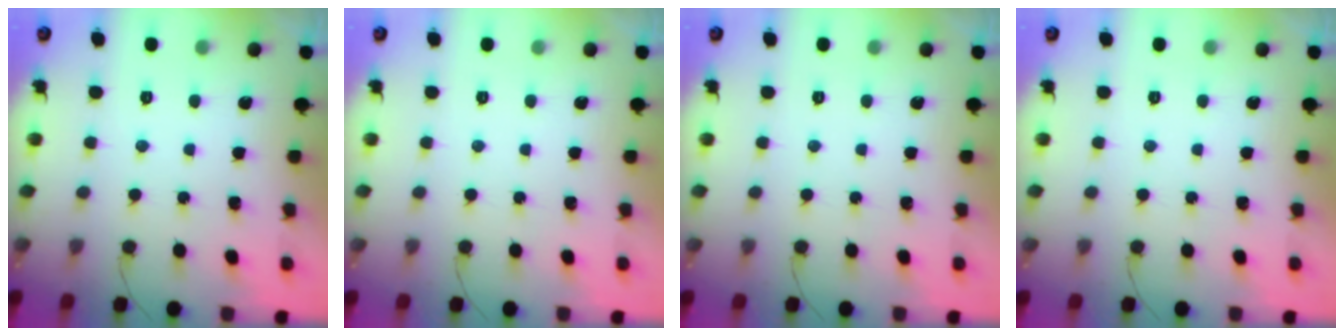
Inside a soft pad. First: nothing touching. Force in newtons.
{"total": 0.0}
{"total": 0.0}
{"total": 0.0}